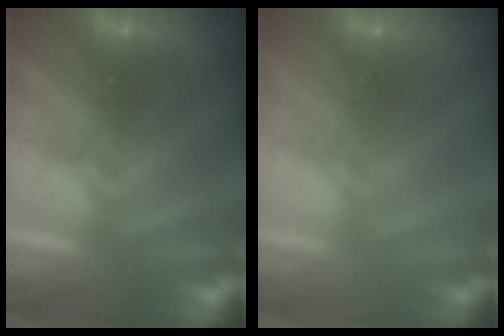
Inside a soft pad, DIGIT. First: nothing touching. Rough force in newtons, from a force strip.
{"total": 3.3}